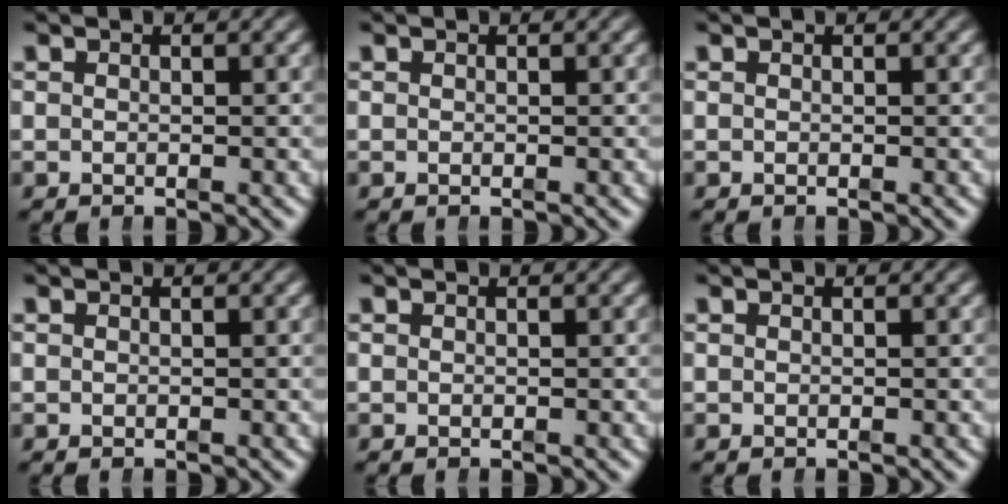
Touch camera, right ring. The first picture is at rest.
{"total": 0.0}
{"total": 0.0}
{"total": 0.0}
{"total": 0.0}
{"total": 0.0}